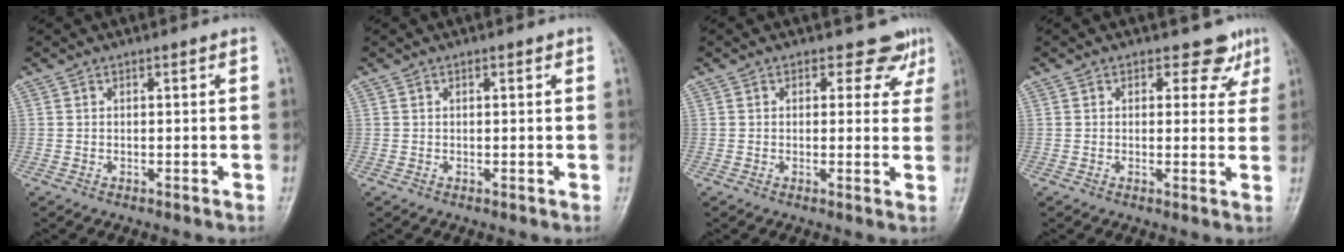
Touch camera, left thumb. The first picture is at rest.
{"total": 0.7, "force": [0.4, 0.3, 0.5], "torque": [-0.007, 0.000, 0.003]}
{"total": 4.8, "force": [3.3, 3.2, 1.4], "torque": [0.018, -0.017, 0.028]}
{"total": 4.7, "force": [3.1, 3.2, 1.6], "torque": [0.016, -0.014, 0.032]}